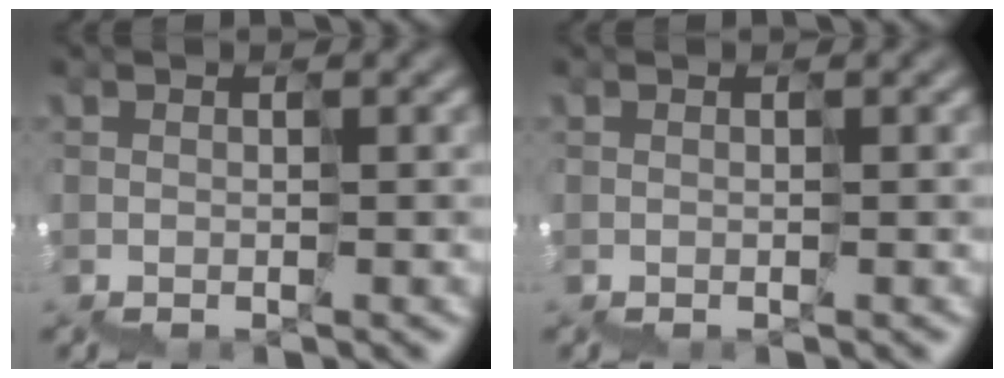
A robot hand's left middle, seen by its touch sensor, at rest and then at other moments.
{"total": 0.0}